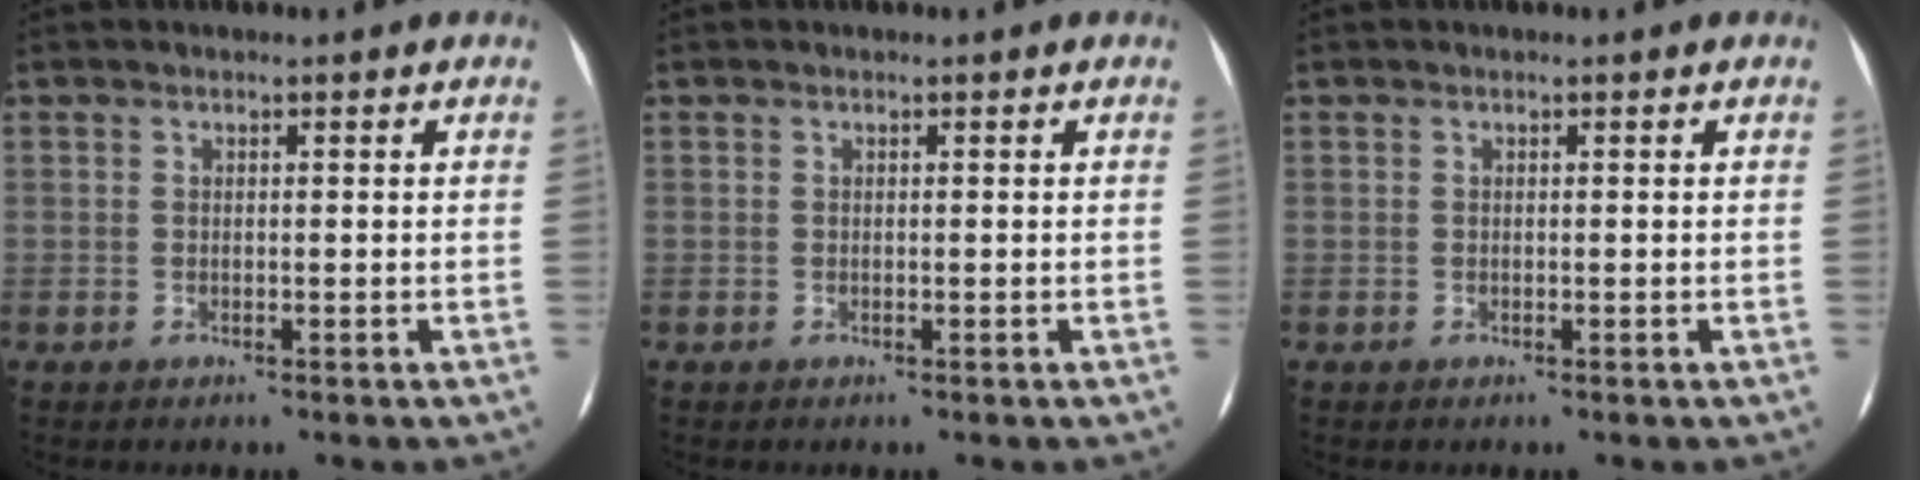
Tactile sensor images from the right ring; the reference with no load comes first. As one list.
[{"total": 0.0}, {"total": 0.0}]